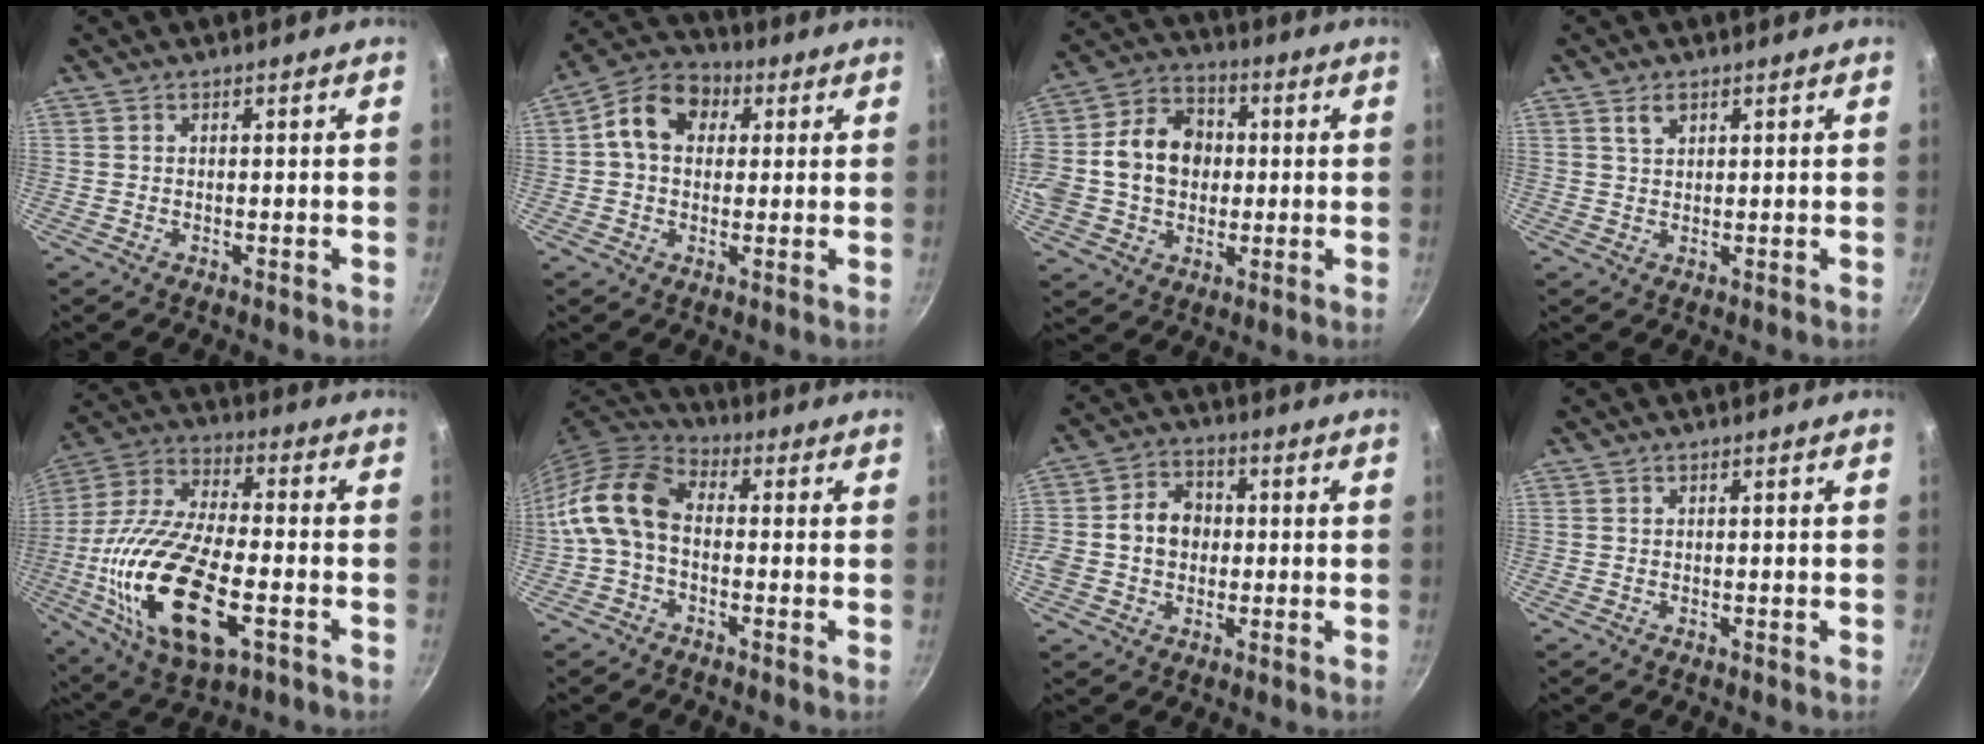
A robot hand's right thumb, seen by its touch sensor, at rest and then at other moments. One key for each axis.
{"total": 10.5, "fx": 2.4, "fy": 8.1, "fz": 6.2, "tx": -0.078, "ty": 0.018, "tz": 0.019}
{"total": 16.8, "fx": 0.6, "fy": 13.2, "fz": 10.4, "tx": -0.167, "ty": 0.029, "tz": -0.002}
{"total": 2.6, "fx": 1.4, "fy": 1.6, "fz": 1.5, "tx": -0.019, "ty": -0.001, "tz": 0.028}
{"total": 24.5, "fx": -6.1, "fy": 11.0, "fz": 21.0, "tx": -0.415, "ty": 0.011, "tz": -0.113}
{"total": 11.5, "fx": -1.0, "fy": 7.7, "fz": 8.5, "tx": -0.156, "ty": 0.038, "tz": -0.041}
{"total": 9.3, "fx": 0.1, "fy": 7.7, "fz": 5.2, "tx": -0.062, "ty": 0.016, "tz": -0.014}
{"total": 0.0}